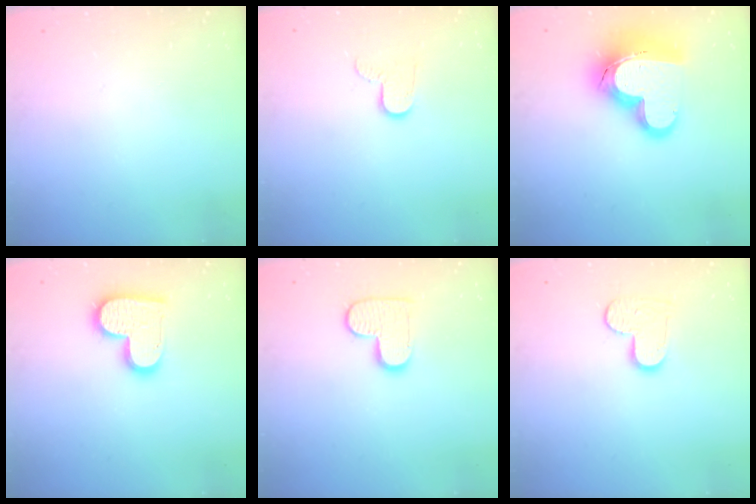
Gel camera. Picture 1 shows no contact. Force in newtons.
{"total": 6.4, "press": 6.4, "slide": 0.5}
{"total": 19.3, "press": 19.2, "slide": 1.8}
{"total": 13.8, "press": 13.7, "slide": 1.1}
{"total": 9.8, "press": 9.8, "slide": 0.6}
{"total": 9.2, "press": 9.2, "slide": 0.6}